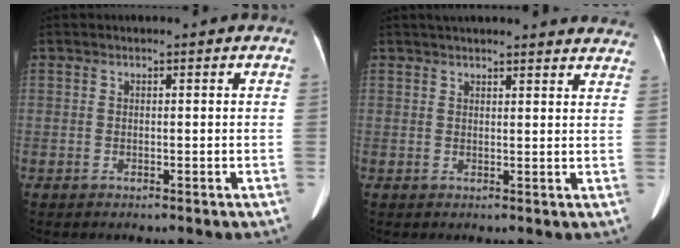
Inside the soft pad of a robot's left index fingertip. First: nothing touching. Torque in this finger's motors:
{"motor_torque": [0.51, -1.29, 0.20, 0.05]}